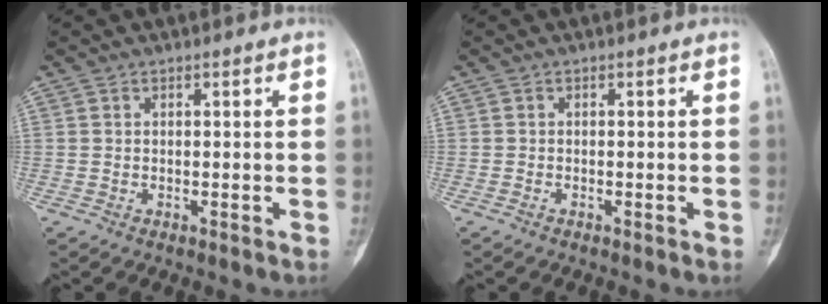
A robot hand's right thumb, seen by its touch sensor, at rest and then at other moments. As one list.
[{"total": 0.0}]